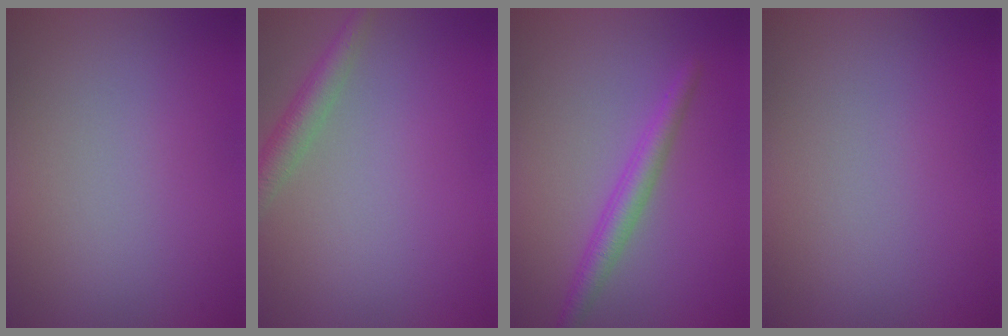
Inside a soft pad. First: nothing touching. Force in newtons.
{"total": 2.6, "press": 2.6, "slide": 0.2}
{"total": 2.6, "press": 2.6, "slide": 0.1}
{"total": 0.0}